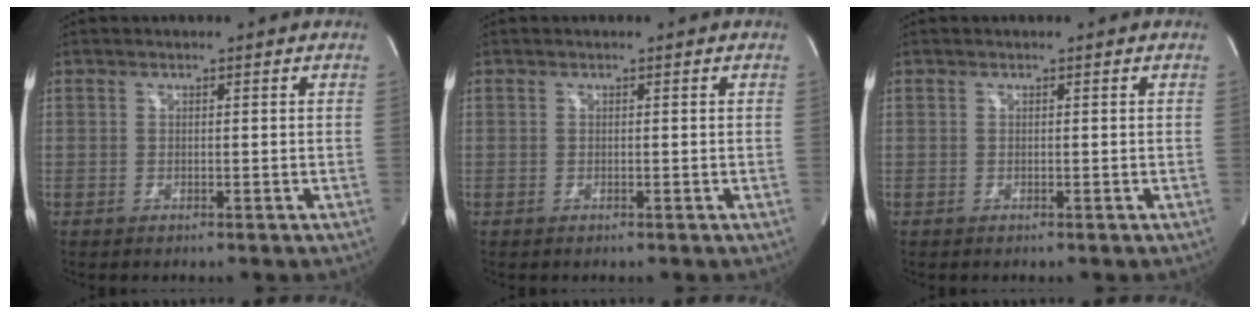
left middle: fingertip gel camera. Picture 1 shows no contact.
{"total": 0.0}
{"total": 0.0}